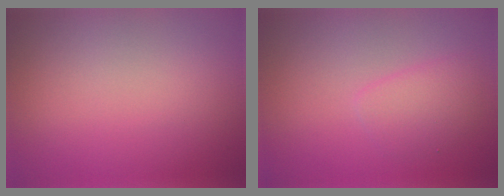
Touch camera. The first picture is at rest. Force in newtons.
{"total": 2.0, "press": 2.0, "slide": 0.0}